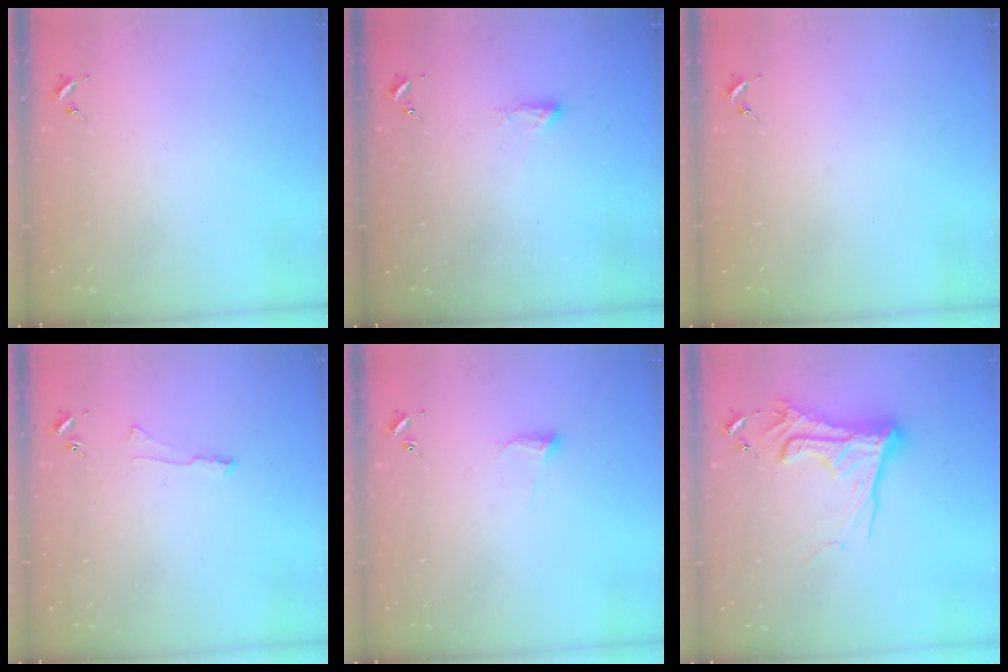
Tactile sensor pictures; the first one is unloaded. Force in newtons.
{"total": 5.2, "press": 5.2, "slide": 0.8}
{"total": 0.0}
{"total": 4.2, "press": 4.2, "slide": 0.6}
{"total": 6.2, "press": 6.2, "slide": 0.9}
{"total": 17.7, "press": 17.7, "slide": 1.3}